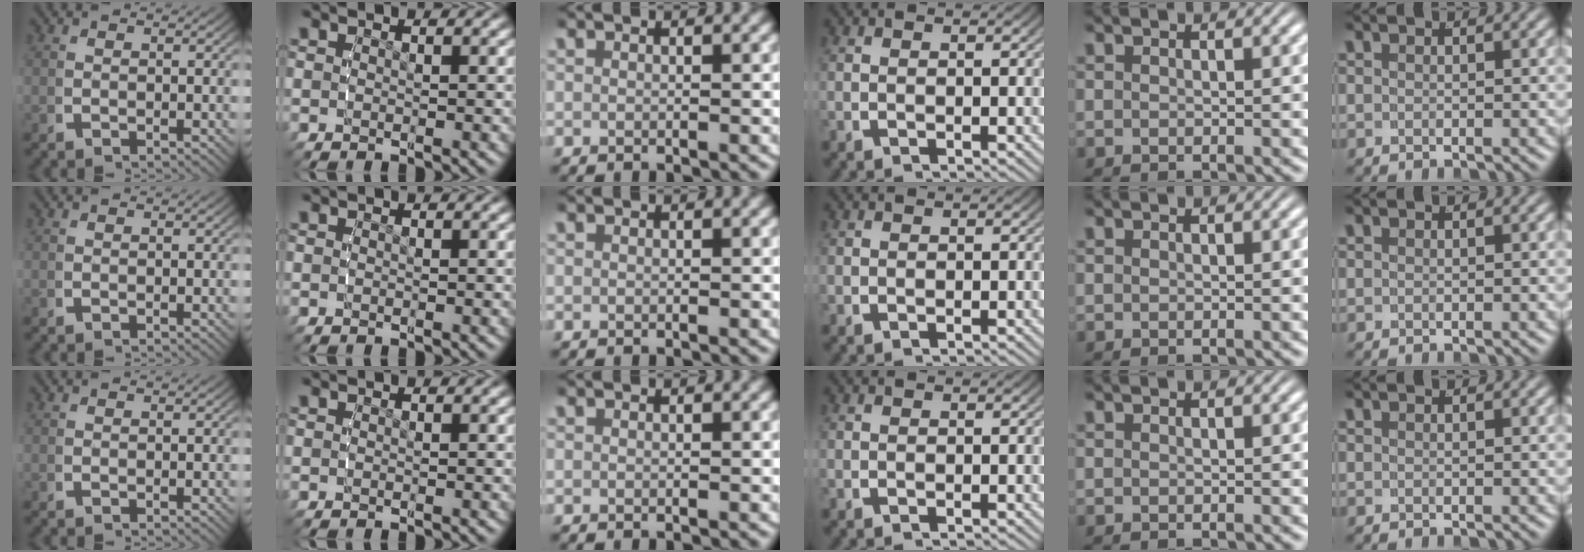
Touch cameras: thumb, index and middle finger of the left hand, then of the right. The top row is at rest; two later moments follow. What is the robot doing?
{"motion": "reach", "object": "router"}